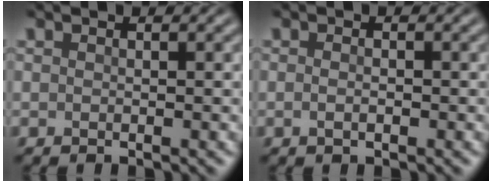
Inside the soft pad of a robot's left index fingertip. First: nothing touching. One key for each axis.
{"total": 0.9, "fx": -0.2, "fy": 0.4, "fz": 0.7, "tx": -0.017, "ty": 0.000, "tz": -0.007}